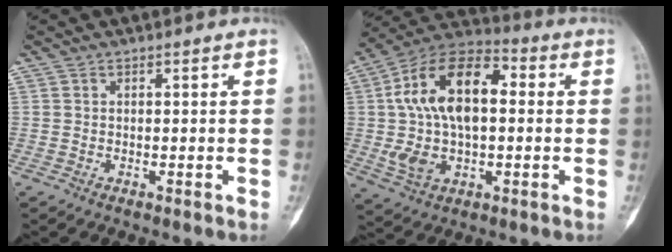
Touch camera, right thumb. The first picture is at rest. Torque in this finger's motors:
{"motor_torque": [-0.23, 1.43, 1.15, 0.00, 0.22]}